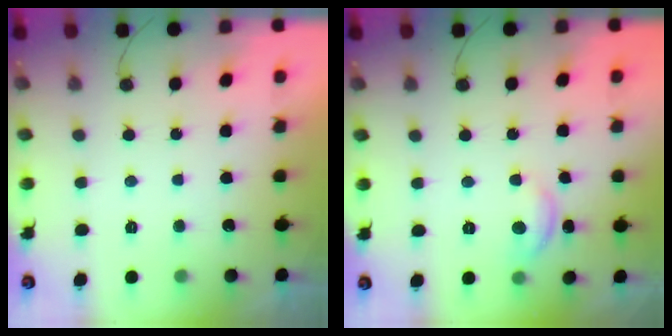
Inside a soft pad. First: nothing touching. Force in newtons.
{"total": 5.7, "press": 5.6, "slide": 0.5}